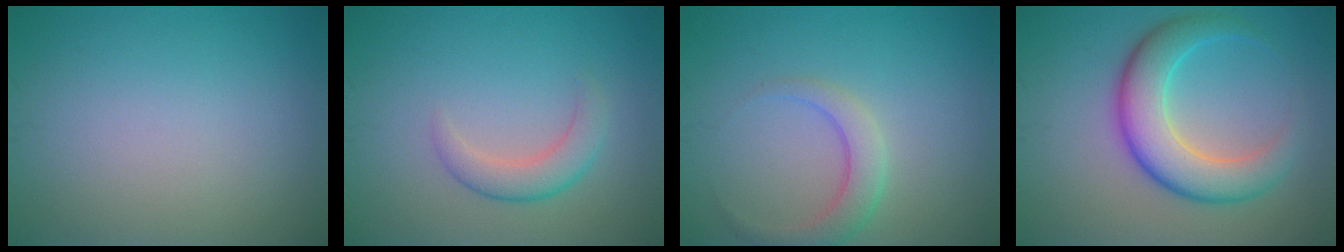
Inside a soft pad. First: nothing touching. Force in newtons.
{"total": 2.1, "press": 2.0, "slide": 0.2}
{"total": 2.9, "press": 2.9, "slide": 0.1}
{"total": 6.7, "press": 6.7, "slide": 0.0}